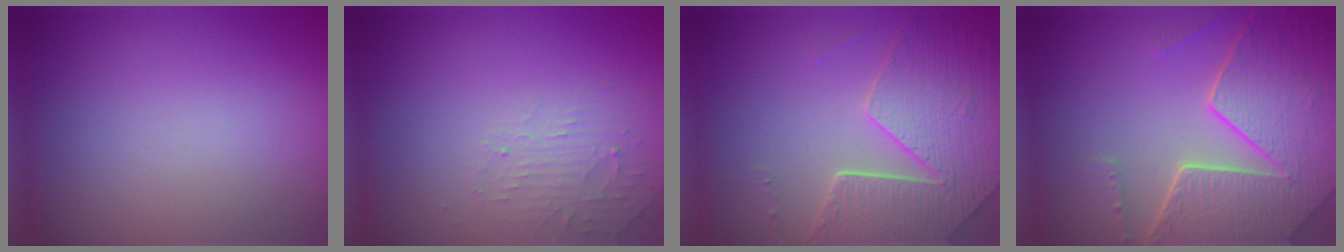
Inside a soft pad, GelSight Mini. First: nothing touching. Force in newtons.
{"total": 2.0, "press": 1.9, "slide": 0.4}
{"total": 6.3, "press": 5.2, "slide": 3.6}
{"total": 8.1, "press": 5.9, "slide": 5.6}